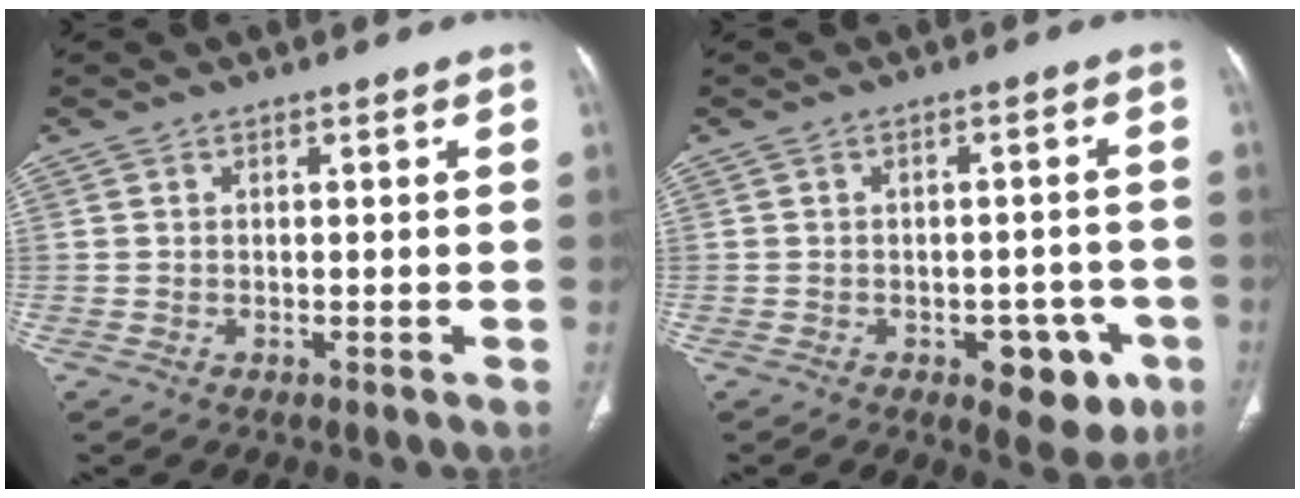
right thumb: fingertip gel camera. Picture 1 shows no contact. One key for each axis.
{"total": 8.7, "fx": -3.8, "fy": 4.9, "fz": 6.1, "tx": -0.038, "ty": 0.016, "tz": -0.040}